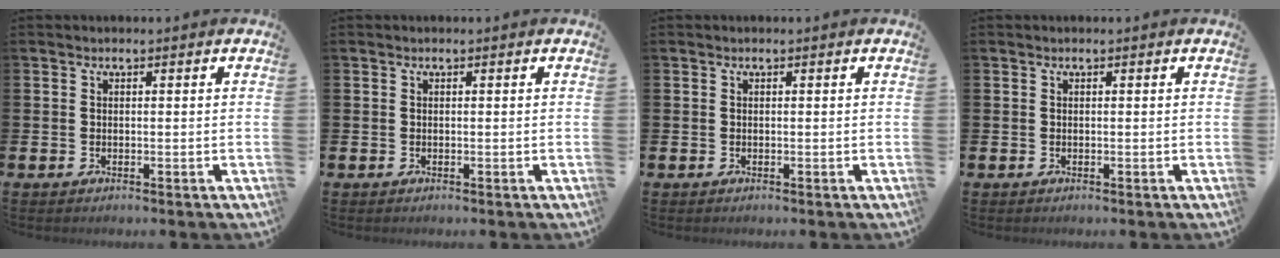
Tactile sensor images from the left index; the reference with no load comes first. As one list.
[{"total": 0.0}, {"total": 0.0}, {"total": 0.0}]